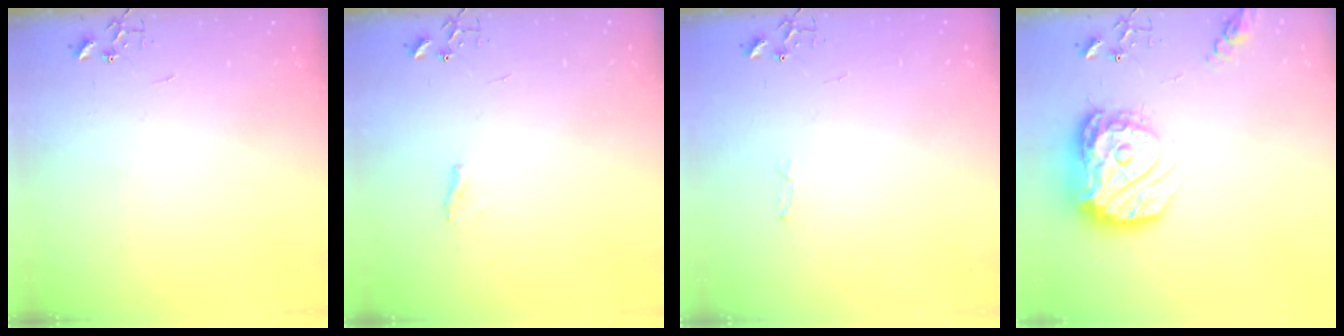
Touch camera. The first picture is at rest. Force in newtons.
{"total": 4.7, "press": 4.6, "slide": 0.6}
{"total": 2.8, "press": 2.8, "slide": 0.4}
{"total": 18.2, "press": 18.1, "slide": 1.7}